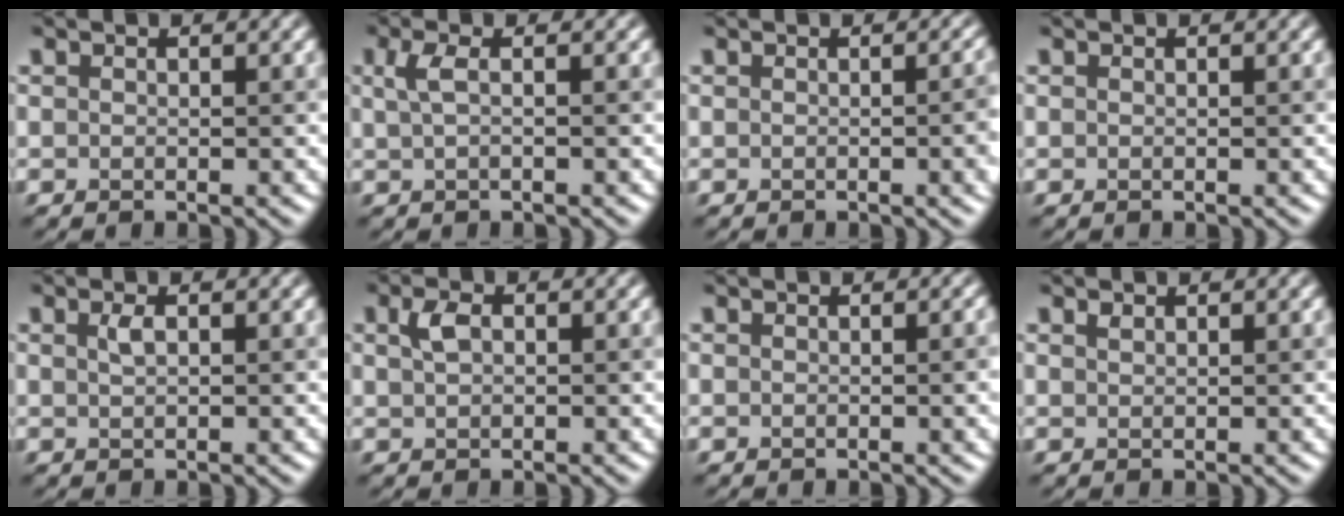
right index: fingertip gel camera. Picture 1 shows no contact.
{"total": 2.0, "force": [0.5, 0.6, 1.8], "torque": [-0.038, 0.005, 0.007]}
{"total": 3.3, "force": [-0.2, 0.9, 3.2], "torque": [-0.026, 0.007, -0.004]}
{"total": 0.0}
{"total": 1.0, "force": [0.4, 0.3, 0.9], "torque": [-0.019, 0.004, 0.008]}
{"total": 1.7, "force": [0.6, 0.9, 1.3], "torque": [-0.029, 0.006, 0.009]}
{"total": 2.4, "force": [-0.1, 0.7, 2.3], "torque": [-0.019, 0.003, -0.004]}
{"total": 0.6, "force": [0.5, 0.2, 0.2], "torque": [-0.005, 0.000, 0.012]}